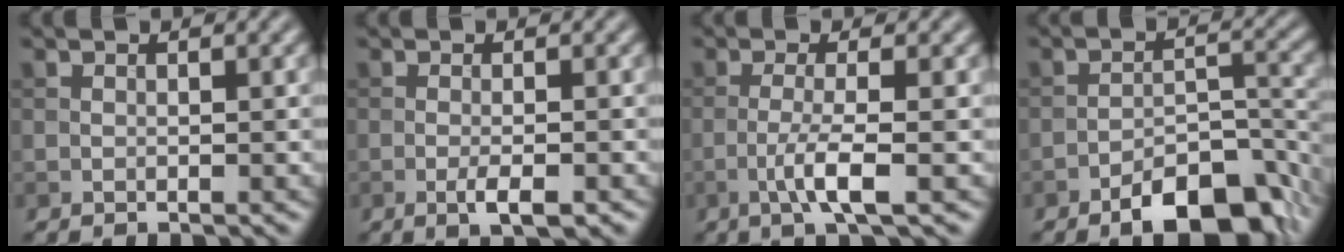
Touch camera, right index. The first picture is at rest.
{"total": 2.4, "force": [-1.1, 0.5, 2.1], "torque": [-0.037, -0.001, -0.020]}
{"total": 3.3, "force": [-1.2, 0.3, 3.1], "torque": [-0.060, 0.006, -0.031]}
{"total": 8.6, "force": [-5.9, 3.3, 5.4], "torque": [-0.075, 0.004, -0.100]}